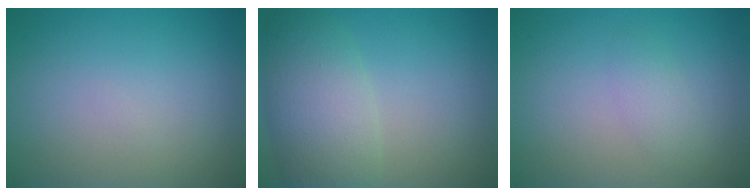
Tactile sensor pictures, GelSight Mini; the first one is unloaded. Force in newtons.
{"total": 6.1, "press": 6.1, "slide": 0.4}
{"total": 1.4, "press": 1.4, "slide": 0.0}